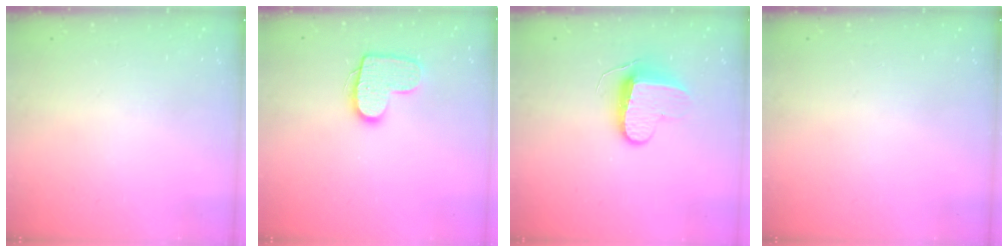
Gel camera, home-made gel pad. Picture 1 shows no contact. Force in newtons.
{"total": 11.8, "press": 11.8, "slide": 0.6}
{"total": 9.0, "press": 9.0, "slide": 0.4}
{"total": 0.0}